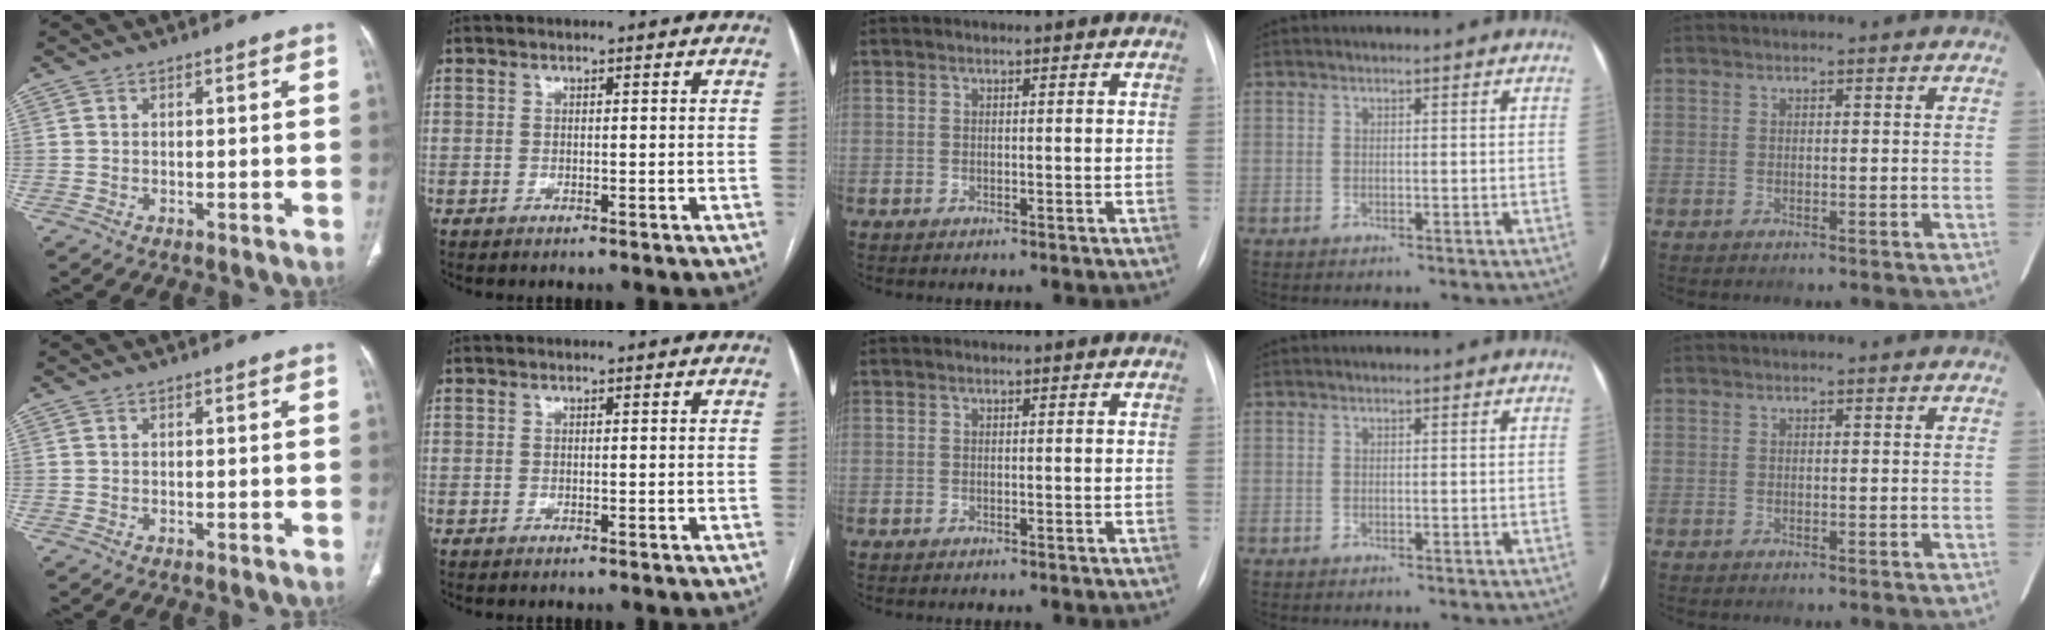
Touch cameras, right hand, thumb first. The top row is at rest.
{}